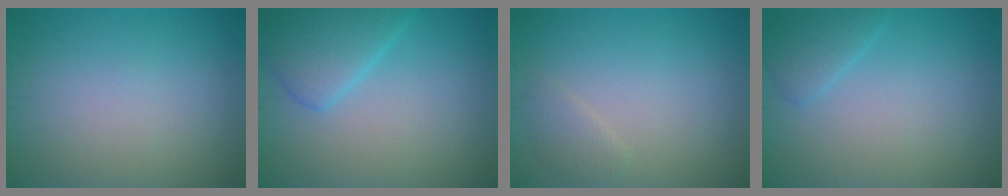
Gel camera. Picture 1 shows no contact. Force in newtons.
{"total": 4.0, "press": 4.0, "slide": 0.3}
{"total": 1.2, "press": 1.2, "slide": 0.1}
{"total": 1.8, "press": 1.8, "slide": 0.1}